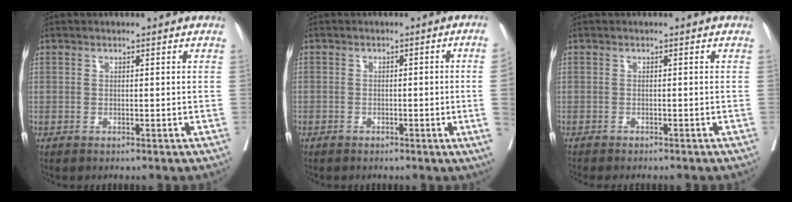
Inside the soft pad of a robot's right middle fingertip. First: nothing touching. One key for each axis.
{"total": 3.9, "fx": -0.9, "fy": -0.6, "fz": 3.8, "tx": -0.044, "ty": 0.002, "tz": -0.013}
{"total": 4.6, "fx": -4.1, "fy": 0.7, "fz": 2.0, "tx": -0.022, "ty": -0.008, "tz": -0.057}